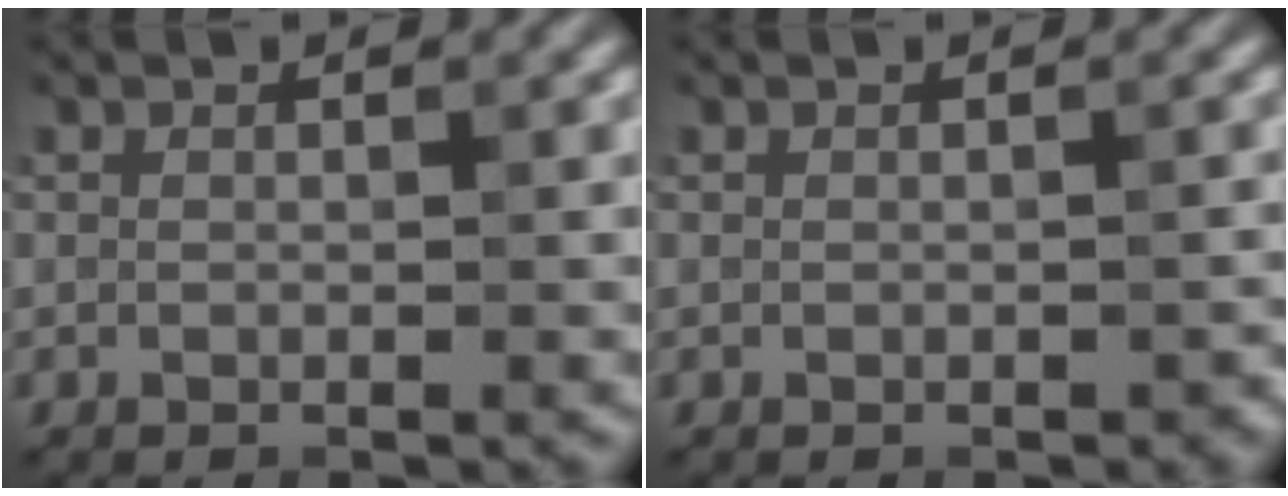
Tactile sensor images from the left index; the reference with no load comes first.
{"total": 0.7, "force": [-0.3, 0.5, 0.4], "torque": [-0.008, -0.004, -0.001]}